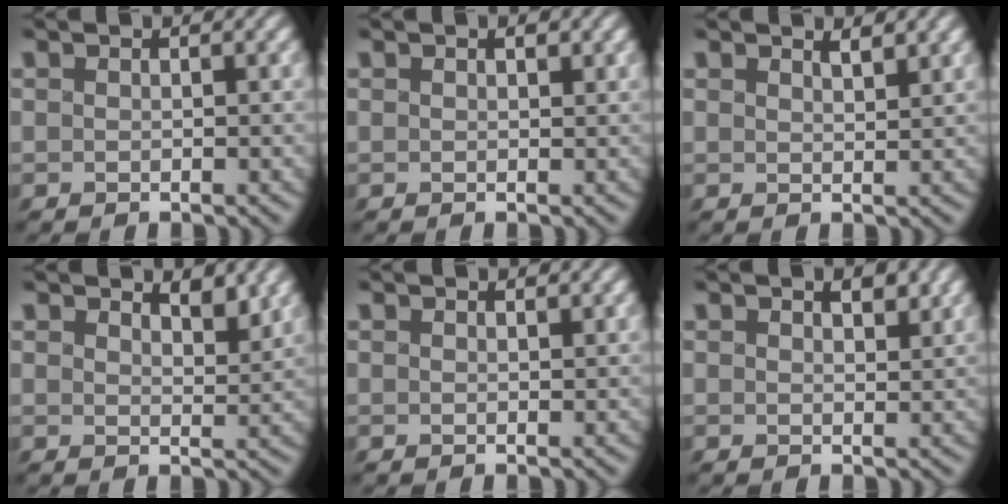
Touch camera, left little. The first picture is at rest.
{"total": 1.1, "force": [0.5, 0.6, 0.8], "torque": [-0.014, 0.001, 0.006]}
{"total": 2.0, "force": [1.4, 0.6, 1.2], "torque": [-0.016, 0.002, 0.024]}
{"total": 2.7, "force": [2.1, 1.0, 1.4], "torque": [-0.026, -0.003, 0.028]}
{"total": 0.9, "force": [0.6, 0.3, 0.5], "torque": [-0.010, 0.001, 0.014]}
{"total": 2.3, "force": [1.2, 1.3, 1.5], "torque": [-0.029, -0.001, 0.018]}